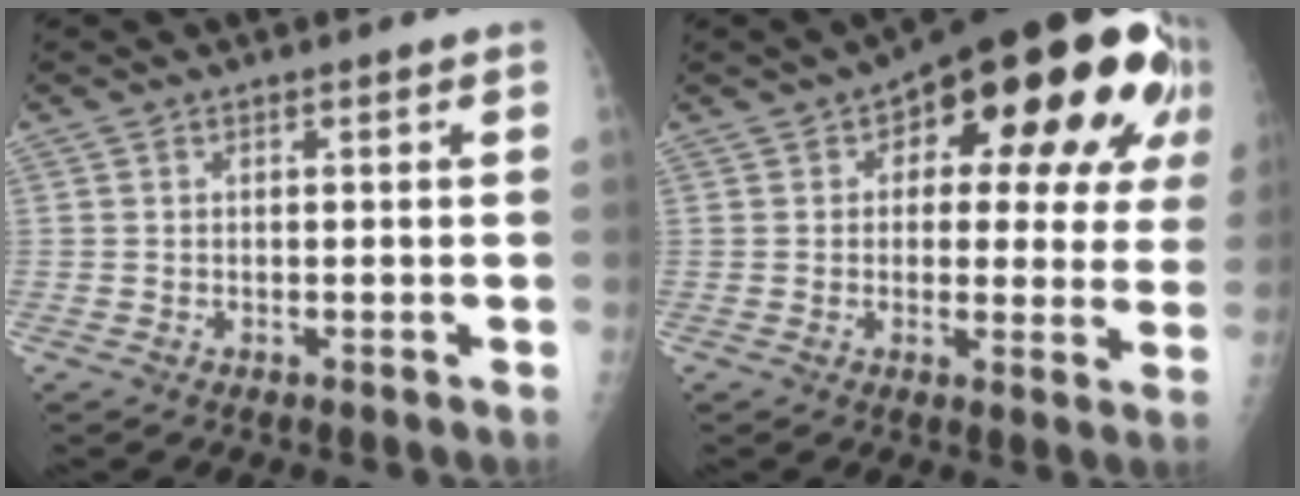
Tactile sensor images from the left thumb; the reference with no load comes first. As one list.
[{"total": 23.2, "force": [9.0, 10.8, 18.4], "torque": [-0.207, 0.013, 0.114]}]